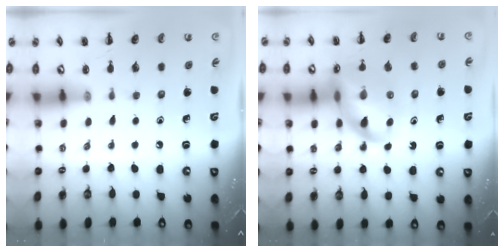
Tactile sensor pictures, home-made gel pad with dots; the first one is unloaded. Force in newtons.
{"total": 15.9, "press": 15.6, "slide": 2.9}